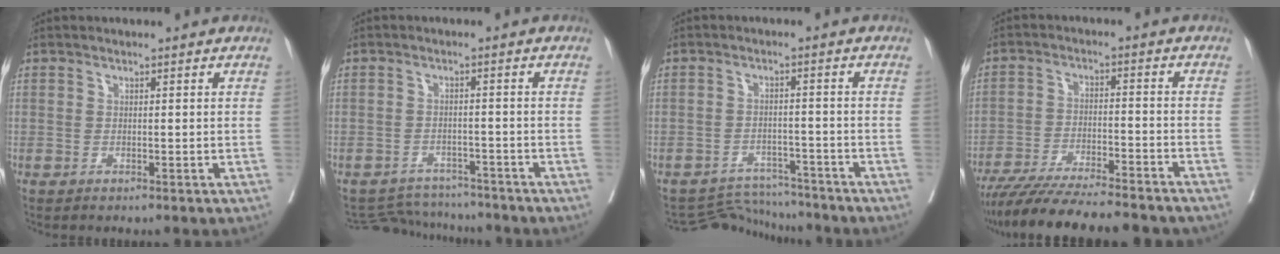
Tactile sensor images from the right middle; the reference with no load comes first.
{"total": 6.4, "force": [-6.2, 1.1, -0.9], "torque": [0.014, 0.011, -0.092]}
{"total": 6.3, "force": [-6.0, 0.4, -1.7], "torque": [0.025, 0.011, -0.094]}
{"total": 18.5, "force": [-16.5, 1.6, 8.2], "torque": [-0.134, -0.024, -0.247]}